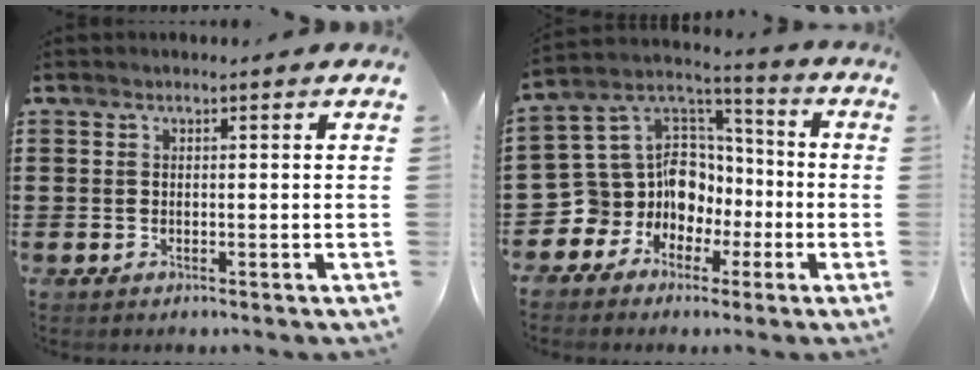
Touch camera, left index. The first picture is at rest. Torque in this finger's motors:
{"motor_torque": [1.12, 0.86, 0.33, 0.04]}